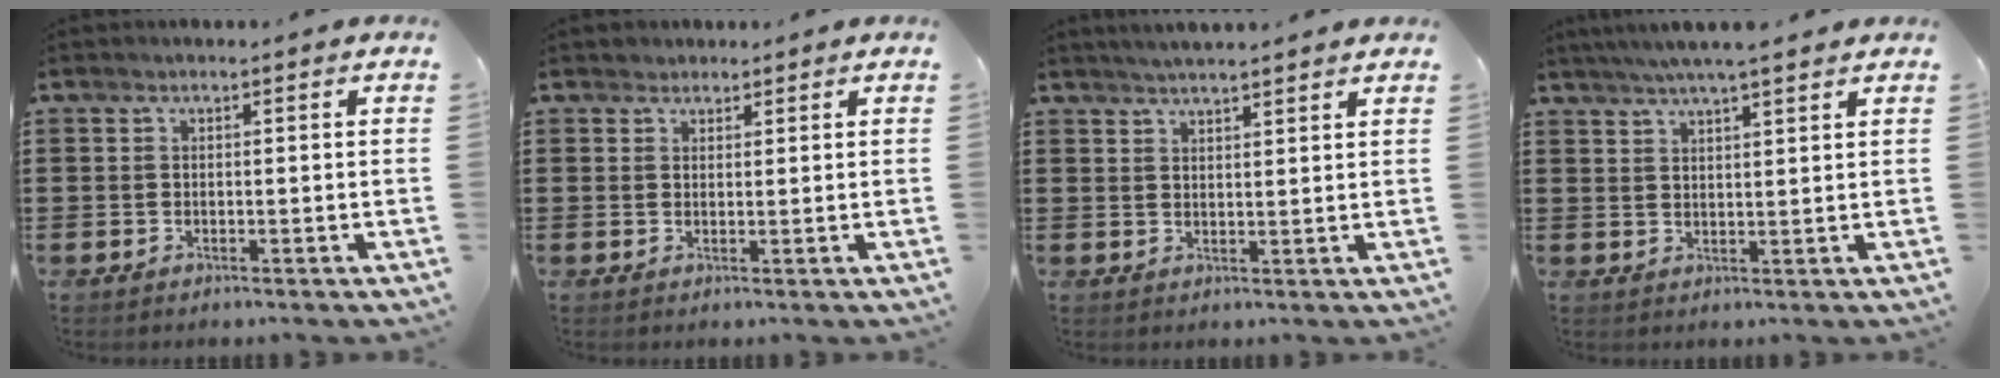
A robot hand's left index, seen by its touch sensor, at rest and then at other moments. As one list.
[{"total": 1.6, "force": [1.3, 0.9, -0.2], "torque": [-0.003, 0.006, 0.026]}, {"total": 2.5, "force": [2.4, -0.3, 0.5], "torque": [-0.014, -0.004, 0.045]}, {"total": 4.4, "force": [3.7, 0.1, 2.3], "torque": [-0.054, -0.003, 0.066]}]